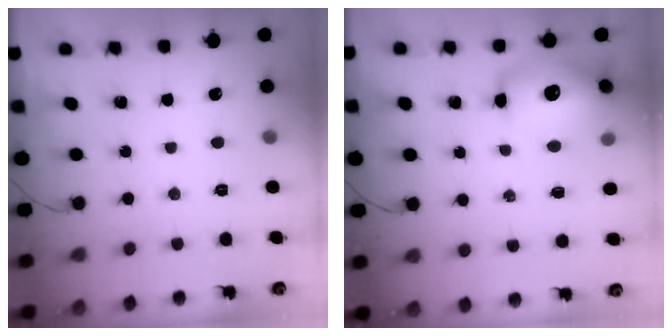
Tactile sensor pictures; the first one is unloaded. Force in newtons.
{"total": 14.5, "press": 13.9, "slide": 4.2}